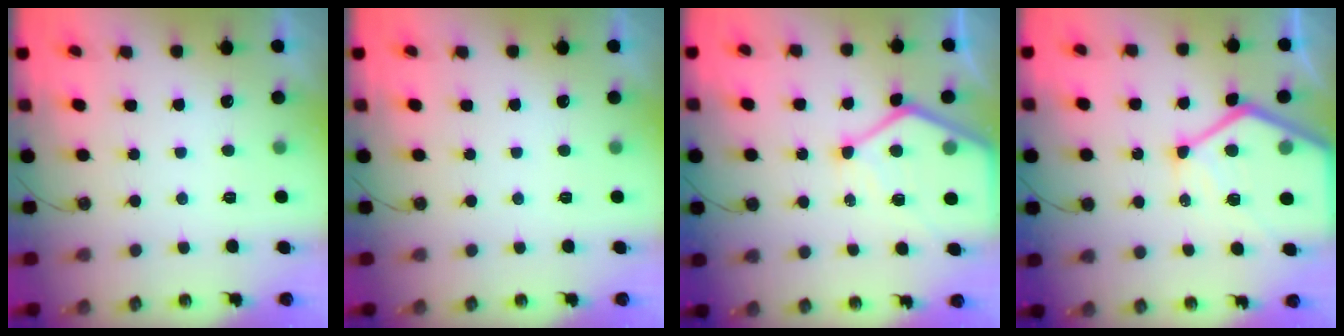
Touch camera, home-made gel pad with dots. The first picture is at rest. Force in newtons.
{"total": 0.0}
{"total": 13.7, "press": 13.6, "slide": 1.5}
{"total": 19.3, "press": 19.2, "slide": 2.1}